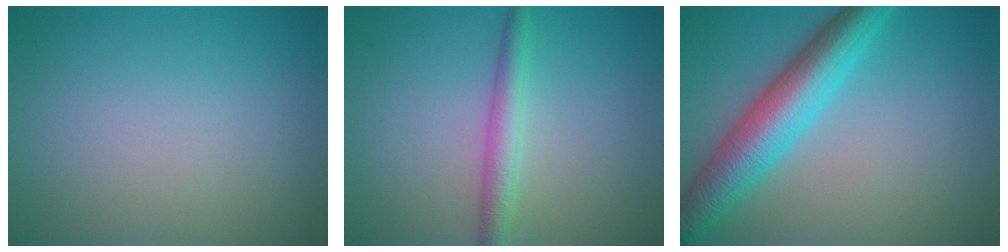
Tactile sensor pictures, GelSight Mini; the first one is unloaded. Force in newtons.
{"total": 2.7, "press": 2.7, "slide": 0.1}
{"total": 7.0, "press": 7.0, "slide": 0.2}